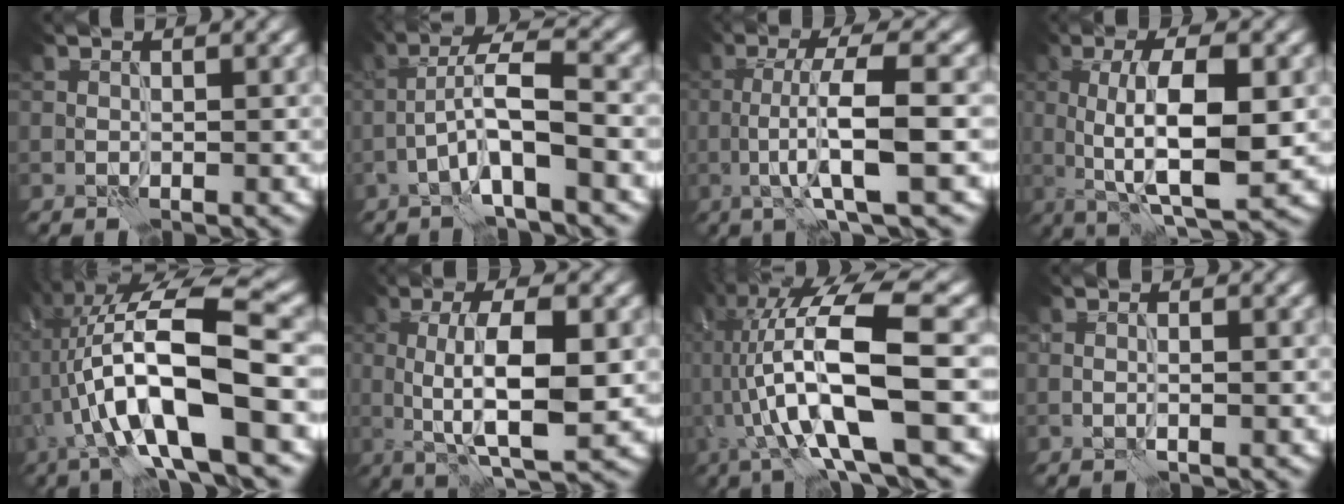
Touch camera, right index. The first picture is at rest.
{"total": 5.5, "force": [-2.1, 0.9, 5.0], "torque": [-0.091, 0.021, -0.044]}
{"total": 6.8, "force": [-1.3, 1.1, 6.6], "torque": [-0.111, 0.014, -0.028]}
{"total": 9.3, "force": [0.3, 2.8, 8.8], "torque": [-0.138, 0.002, 0.006]}
{"total": 13.6, "force": [-1.8, 3.6, 13.0], "torque": [-0.238, 0.023, -0.027]}
{"total": 8.2, "force": [0.1, 2.4, 7.8], "torque": [-0.126, 0.002, 0.003]}
{"total": 14.7, "force": [-0.3, 3.7, 14.3], "torque": [-0.255, 0.029, 0.005]}
{"total": 0.8, "force": [-0.1, 0.1, 0.8], "torque": [-0.014, -0.003, -0.004]}